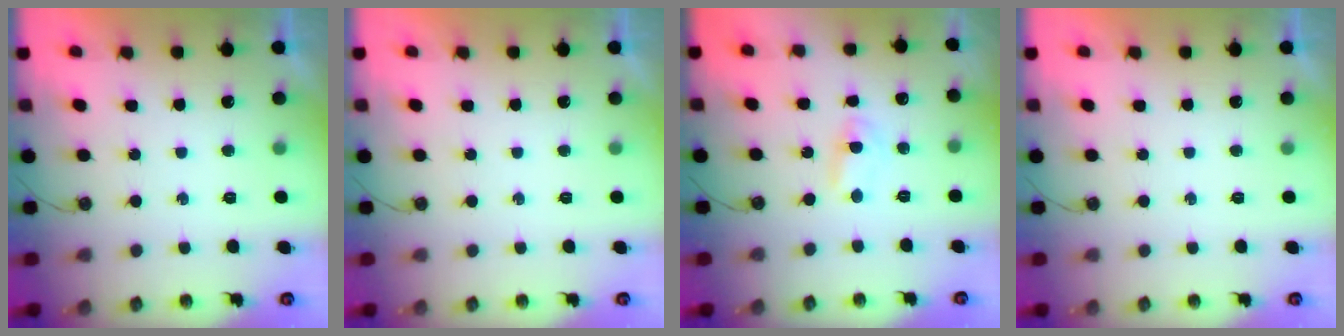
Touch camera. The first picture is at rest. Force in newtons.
{"total": 0.0}
{"total": 2.3, "press": 2.3, "slide": 0.3}
{"total": 0.0}